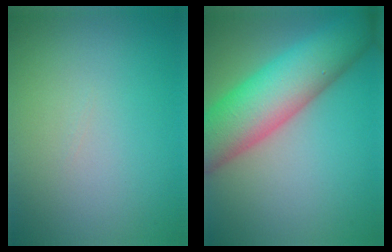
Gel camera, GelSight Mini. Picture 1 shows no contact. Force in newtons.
{"total": 10.3, "press": 10.3, "slide": 0.6}